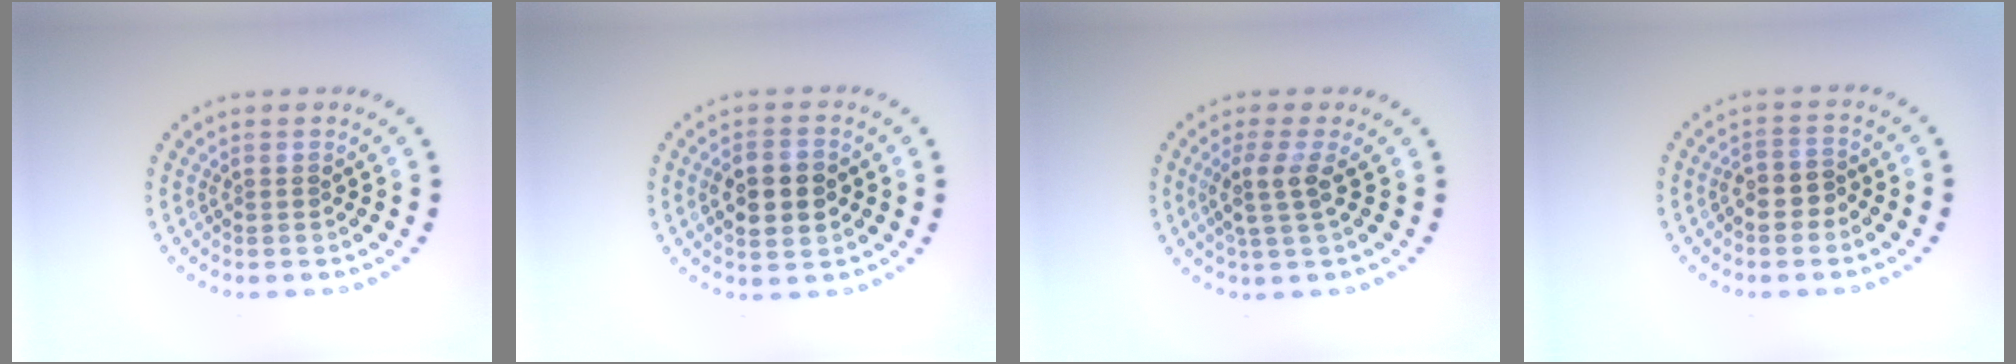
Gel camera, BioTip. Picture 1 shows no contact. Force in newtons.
{"total": 4.5, "press": 4.5, "slide": 0.1}
{"total": 2.5, "press": 2.0, "slide": 1.6}
{"total": 2.2, "press": 2.1, "slide": 0.7}